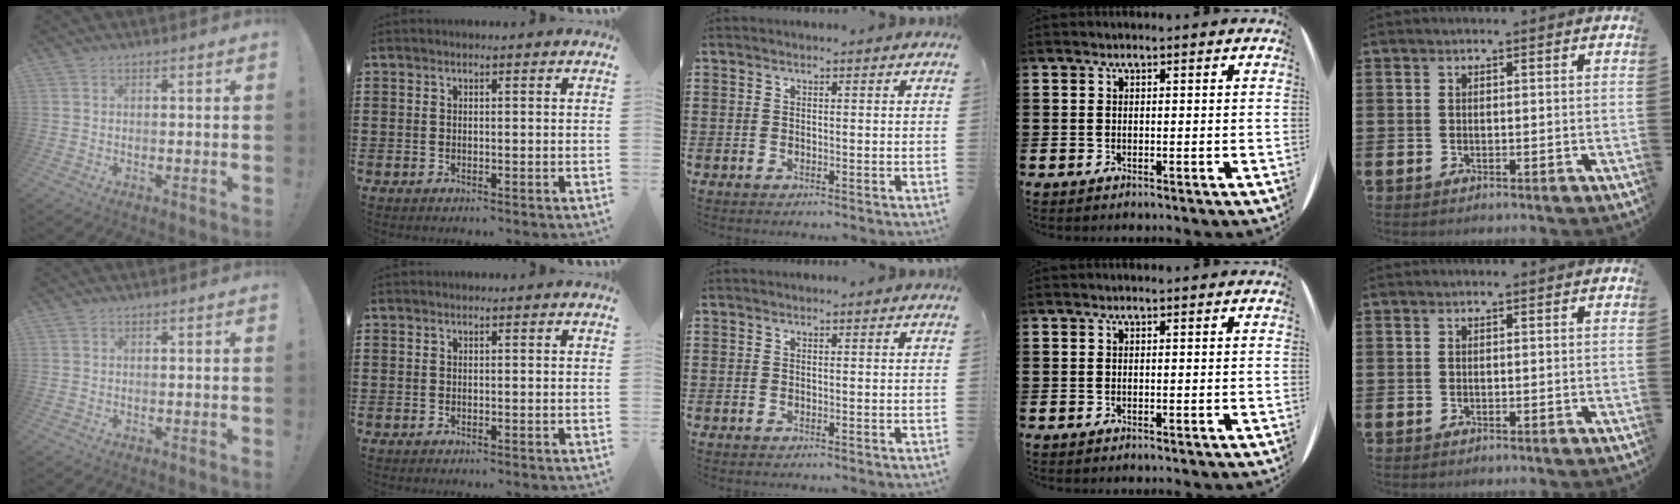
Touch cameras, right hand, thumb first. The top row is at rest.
{}